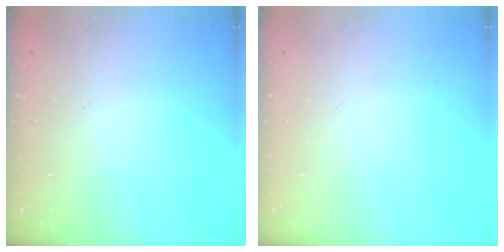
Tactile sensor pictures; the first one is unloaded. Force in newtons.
{"total": 0.0}